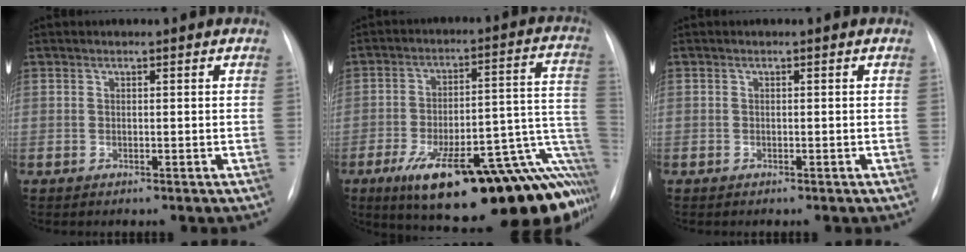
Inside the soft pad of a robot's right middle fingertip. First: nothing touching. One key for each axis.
{"total": 29.0, "fx": -17.3, "fy": 6.3, "fz": 22.3, "tx": -0.191, "ty": 0.013, "tz": -0.242}
{"total": 0.0}